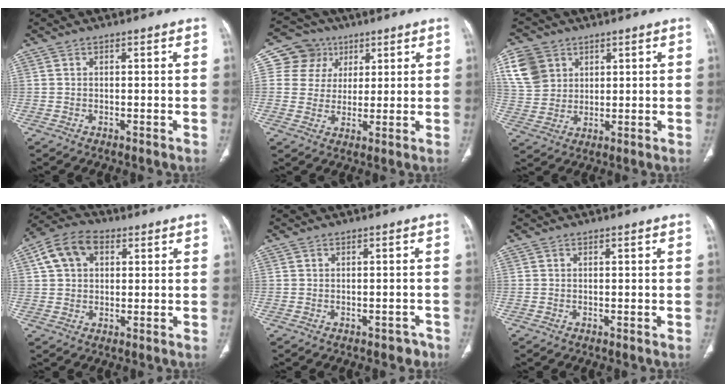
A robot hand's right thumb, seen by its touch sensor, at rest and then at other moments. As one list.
[{"total": 8.4, "force": [3.2, 7.7, 1.1], "torque": [0.022, -0.005, 0.054]}, {"total": 9.8, "force": [4.1, 7.9, 4.0], "torque": [-0.061, -0.005, 0.088]}, {"total": 9.2, "force": [3.0, 6.6, 5.7], "torque": [-0.096, 0.014, 0.046]}, {"total": 2.5, "force": [-1.9, 1.5, 0.7], "torque": [0.004, 0.016, -0.021]}, {"total": 0.0}]